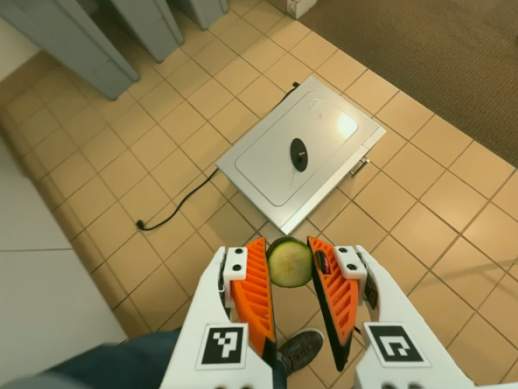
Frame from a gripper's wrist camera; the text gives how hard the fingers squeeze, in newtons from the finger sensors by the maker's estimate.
{"total": 6.3, "left": 5.5, "right": 7.1}